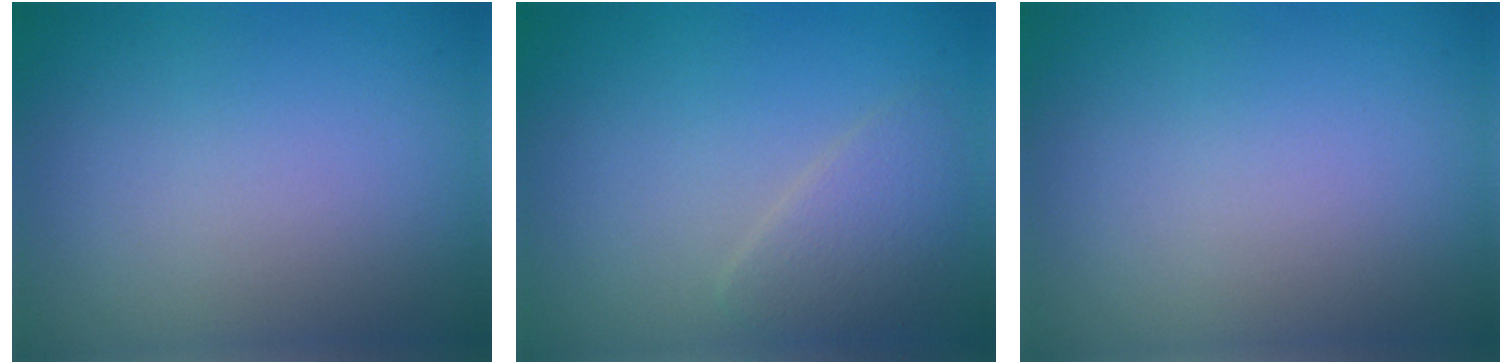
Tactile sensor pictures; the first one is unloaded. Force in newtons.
{"total": 2.4, "press": 2.4, "slide": 0.1}
{"total": 0.0}